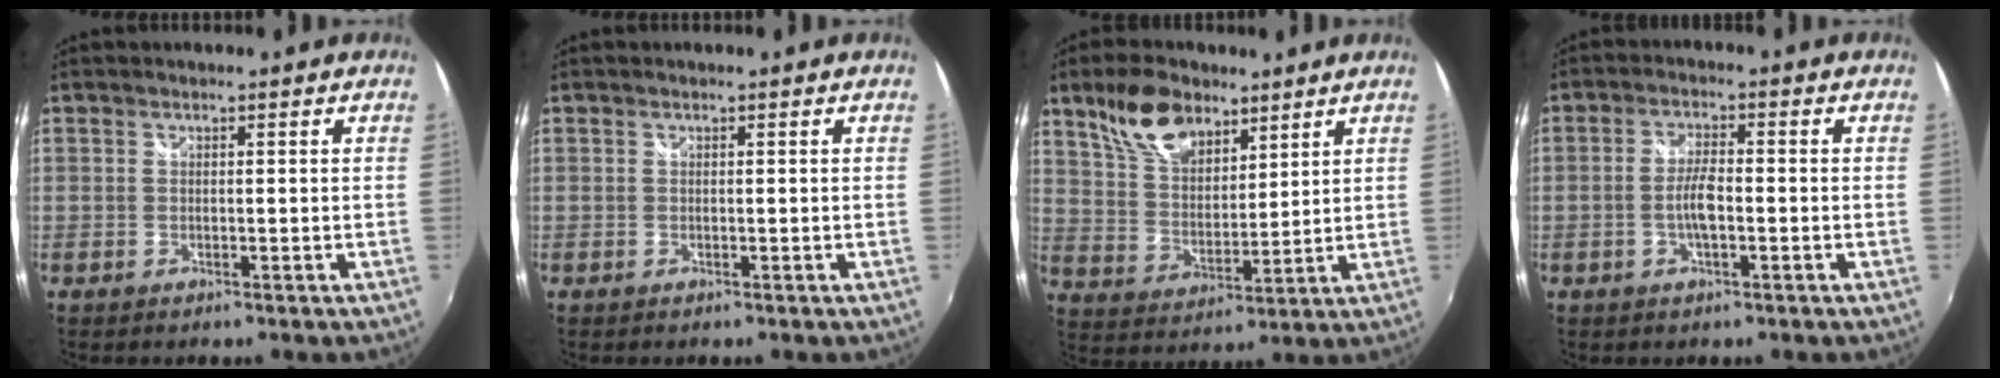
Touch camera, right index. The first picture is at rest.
{"total": 0.0}
{"total": 12.5, "force": [8.2, 6.7, 6.6], "torque": [-0.126, 0.021, 0.159]}
{"total": 4.3, "force": [-1.2, 1.2, 4.0], "torque": [-0.081, 0.002, -0.022]}